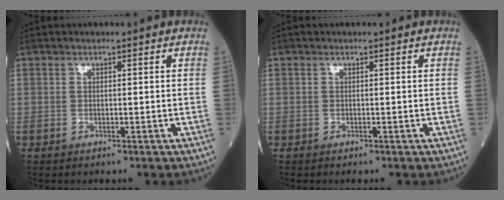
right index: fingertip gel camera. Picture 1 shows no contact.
{"total": 0.0}